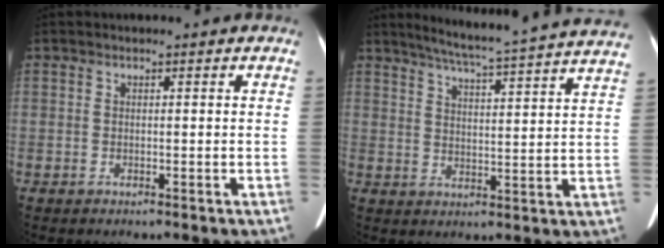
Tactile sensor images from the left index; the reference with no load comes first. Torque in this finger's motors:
{"motor_torque": [0.11, -0.54, 0.02, 0.05]}